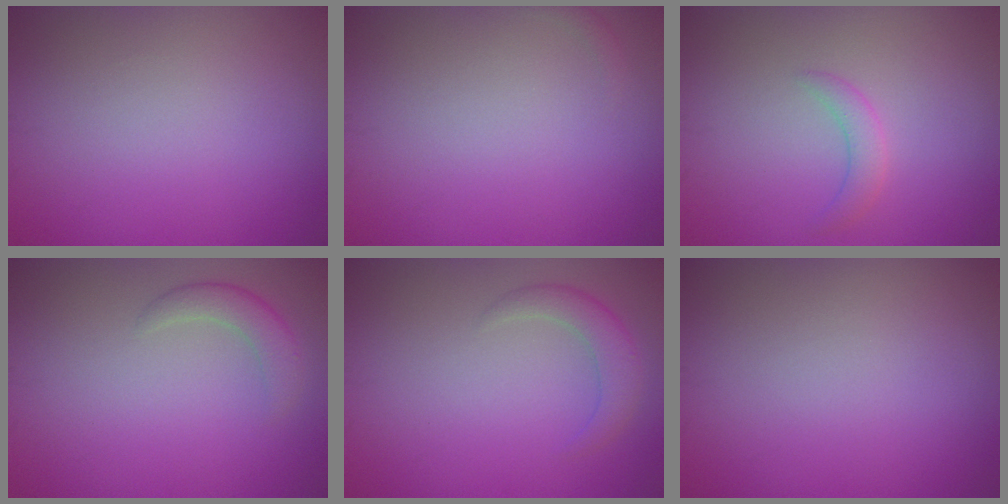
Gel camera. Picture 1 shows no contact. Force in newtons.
{"total": 0.6, "press": 0.6, "slide": 0.1}
{"total": 1.6, "press": 1.6, "slide": 0.1}
{"total": 2.1, "press": 2.1, "slide": 0.2}
{"total": 2.4, "press": 2.4, "slide": 0.1}
{"total": 0.0}